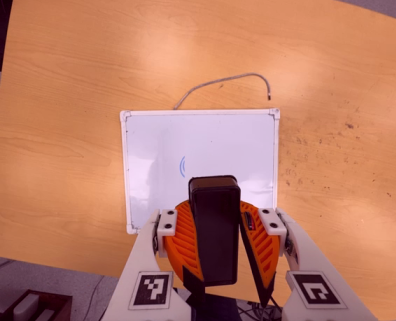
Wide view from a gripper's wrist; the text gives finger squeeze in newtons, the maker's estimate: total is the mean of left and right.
{"total": 10.4, "left": 10.3, "right": 10.5}